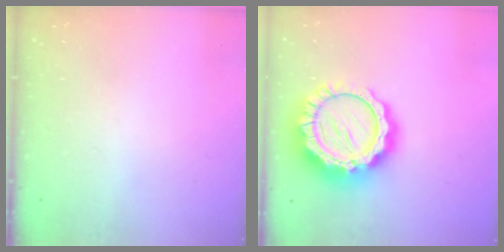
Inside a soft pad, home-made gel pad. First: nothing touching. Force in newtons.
{"total": 20.5, "press": 20.4, "slide": 1.9}